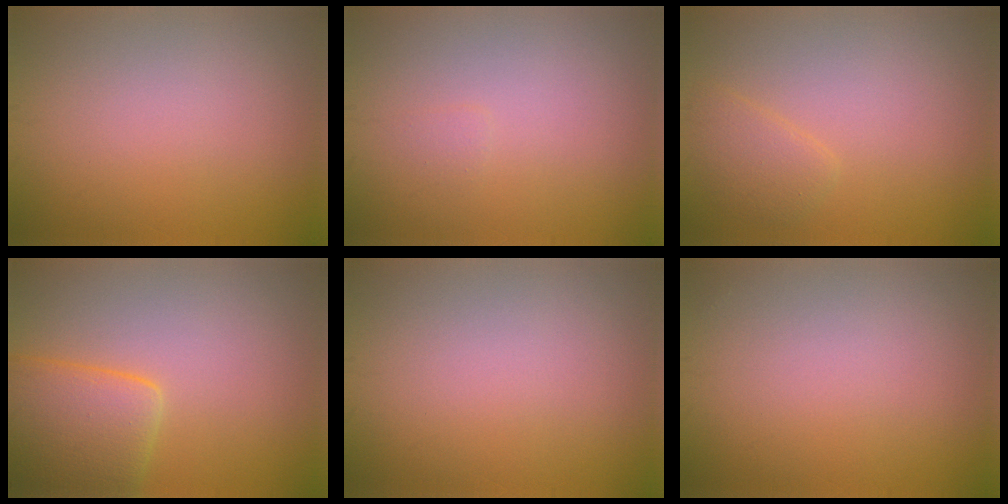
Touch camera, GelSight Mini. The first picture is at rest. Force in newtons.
{"total": 0.5, "press": 0.5, "slide": 0.0}
{"total": 1.7, "press": 1.7, "slide": 0.1}
{"total": 5.4, "press": 5.4, "slide": 0.4}
{"total": 0.0}
{"total": 0.0}